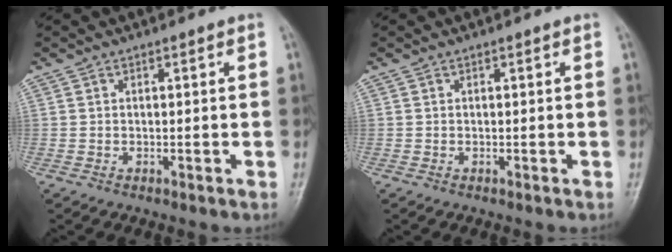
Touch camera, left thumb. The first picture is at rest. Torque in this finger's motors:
{"motor_torque": [0.00, 0.00, -0.01, -0.01, 0.00]}